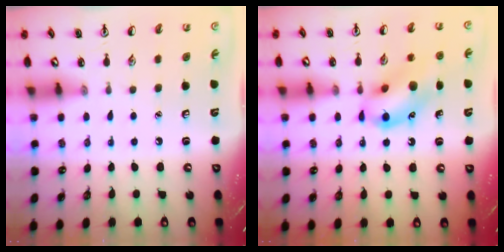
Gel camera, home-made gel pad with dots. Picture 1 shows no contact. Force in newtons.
{"total": 13.8, "press": 13.6, "slide": 2.4}